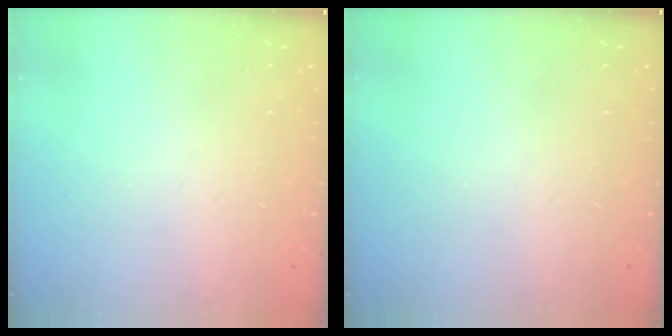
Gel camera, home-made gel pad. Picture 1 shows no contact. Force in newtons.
{"total": 0.0}